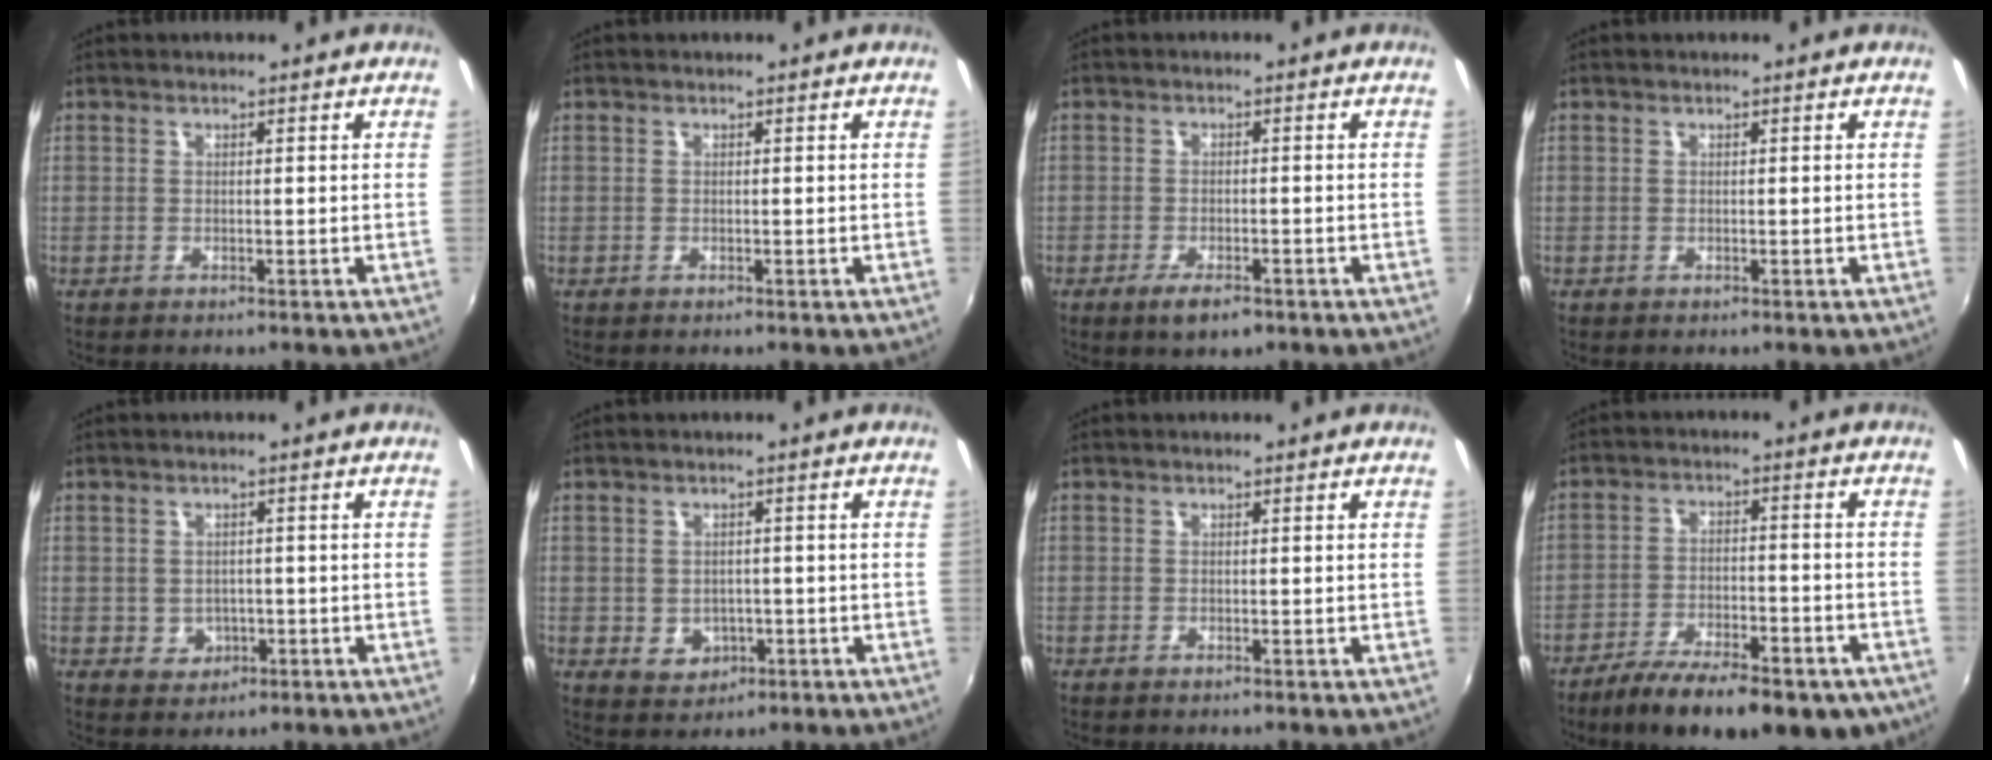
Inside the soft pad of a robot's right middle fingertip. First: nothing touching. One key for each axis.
{"total": 0.0}
{"total": 4.3, "fx": -2.7, "fy": 1.5, "fz": 3.1, "tx": -0.070, "ty": -0.010, "tz": -0.046}
{"total": 0.0}
{"total": 3.4, "fx": -0.6, "fy": 3.2, "fz": 1.1, "tx": -0.025, "ty": 0.004, "tz": 0.000}
{"total": 4.4, "fx": -1.0, "fy": 3.8, "fz": 1.9, "tx": -0.042, "ty": 0.003, "tz": -0.002}
{"total": 0.0}
{"total": 18.5, "fx": -12.9, "fy": 6.5, "fz": 11.5, "tx": -0.199, "ty": -0.037, "tz": -0.185}